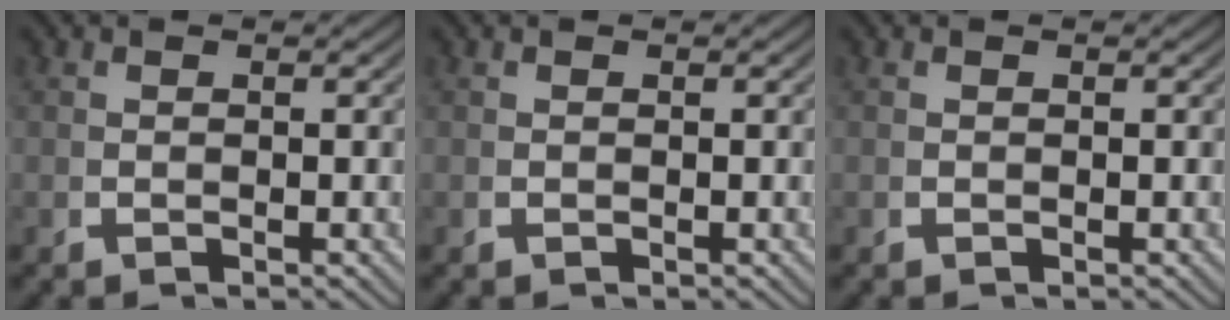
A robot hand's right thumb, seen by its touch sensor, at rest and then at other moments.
{"total": 0.0}
{"total": 0.0}